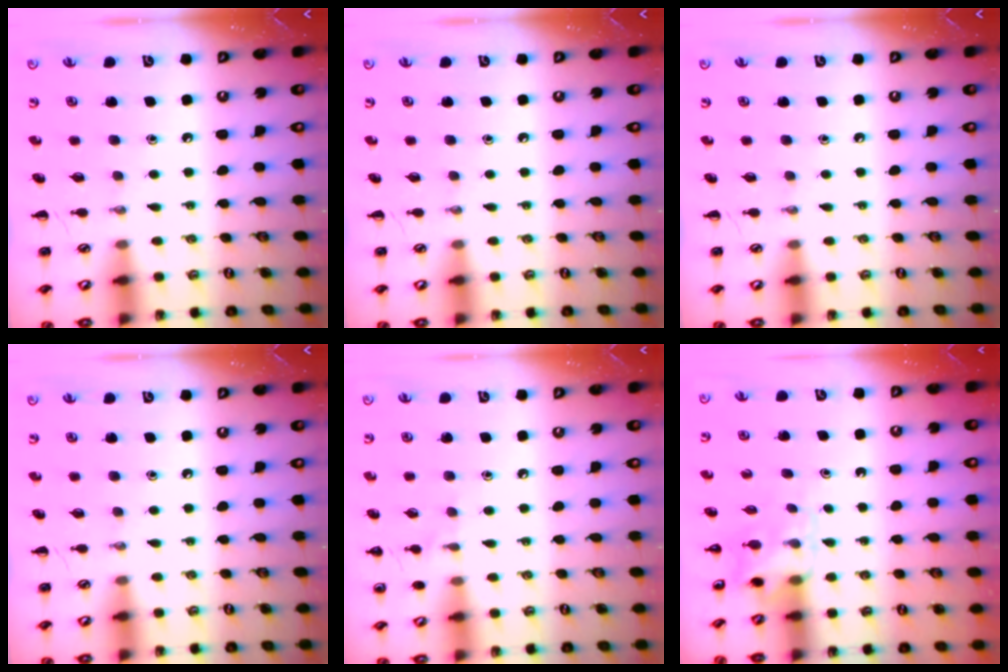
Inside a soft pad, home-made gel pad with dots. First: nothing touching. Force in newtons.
{"total": 0.0}
{"total": 0.0}
{"total": 0.0}
{"total": 6.2, "press": 6.0, "slide": 1.9}
{"total": 4.5, "press": 4.3, "slide": 1.4}